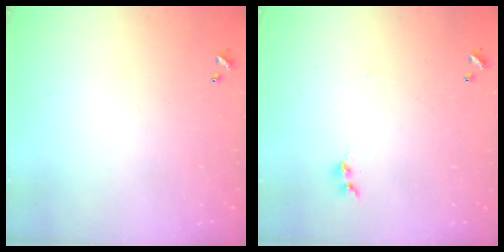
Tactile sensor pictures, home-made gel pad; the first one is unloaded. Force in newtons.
{"total": 1.1, "press": 0.9, "slide": 0.5}